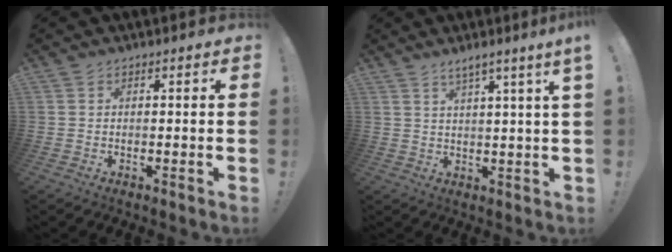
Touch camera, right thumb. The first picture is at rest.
{"total": 5.2, "force": [2.8, -1.1, 4.3], "torque": [-0.067, -0.015, 0.041]}